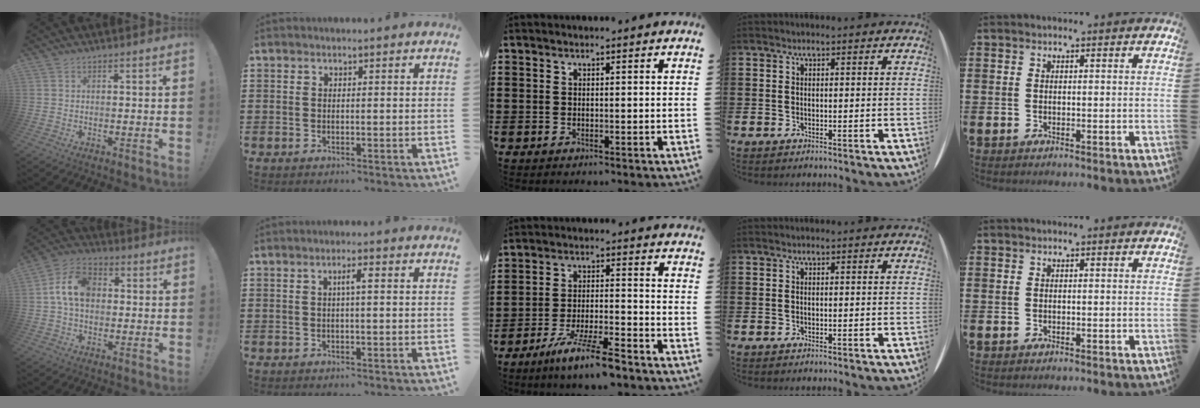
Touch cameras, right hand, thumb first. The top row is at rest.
{"thumb": {"total": 11.2, "force": [1.2, 7.9, 7.9], "torque": [-0.149, 0.017, 0.027]}, "index": {"total": 2.1, "force": [0.3, 0.2, 2.1], "torque": [-0.041, 0.003, 0.002]}, "middle": {"total": 7.5, "force": [-5.9, 0.3, 4.6], "torque": [-0.098, -0.010, -0.112]}}